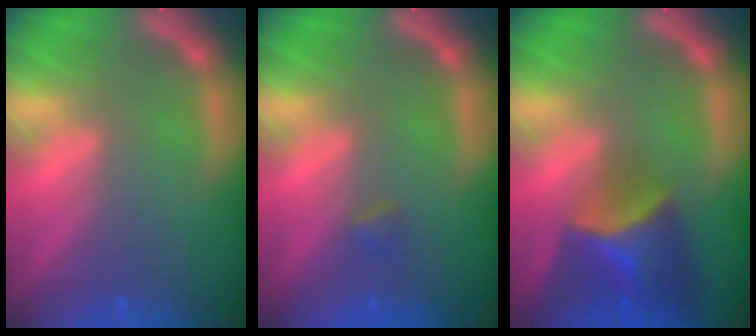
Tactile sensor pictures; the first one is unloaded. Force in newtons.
{"total": 0.9}
{"total": 6.9}